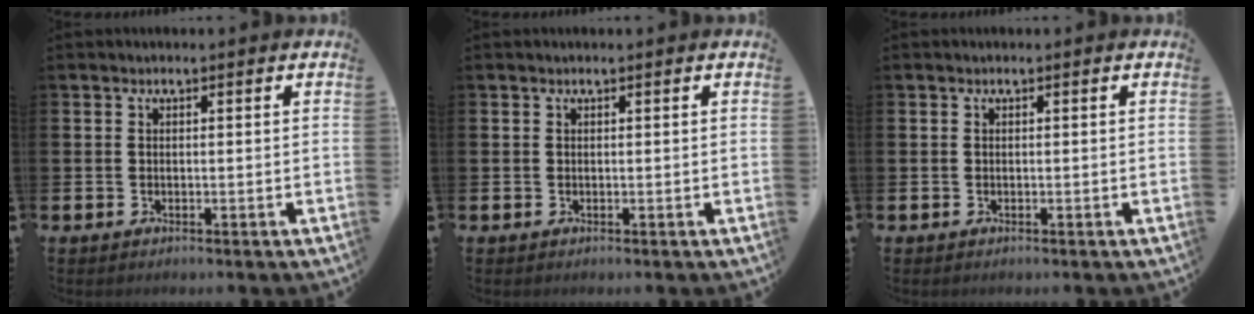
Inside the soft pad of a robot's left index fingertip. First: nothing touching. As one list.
[{"total": 0.0}, {"total": 0.0}]